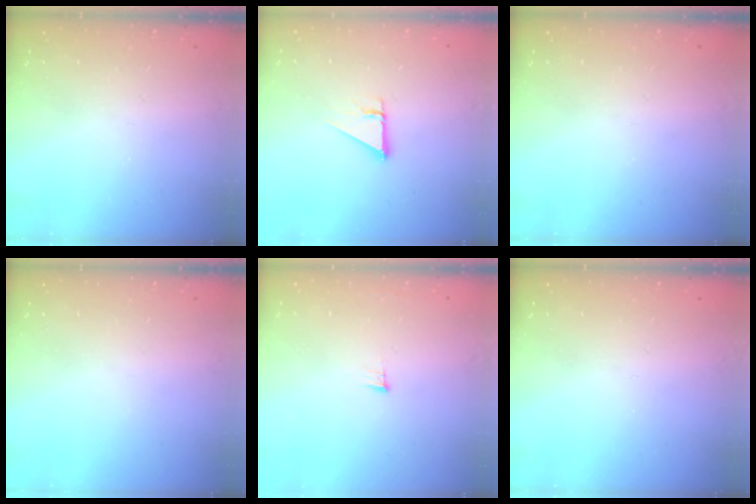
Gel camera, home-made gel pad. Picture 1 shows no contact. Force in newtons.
{"total": 2.7, "press": 2.7, "slide": 0.1}
{"total": 0.0}
{"total": 0.0}
{"total": 5.2, "press": 5.0, "slide": 1.3}
{"total": 0.0}